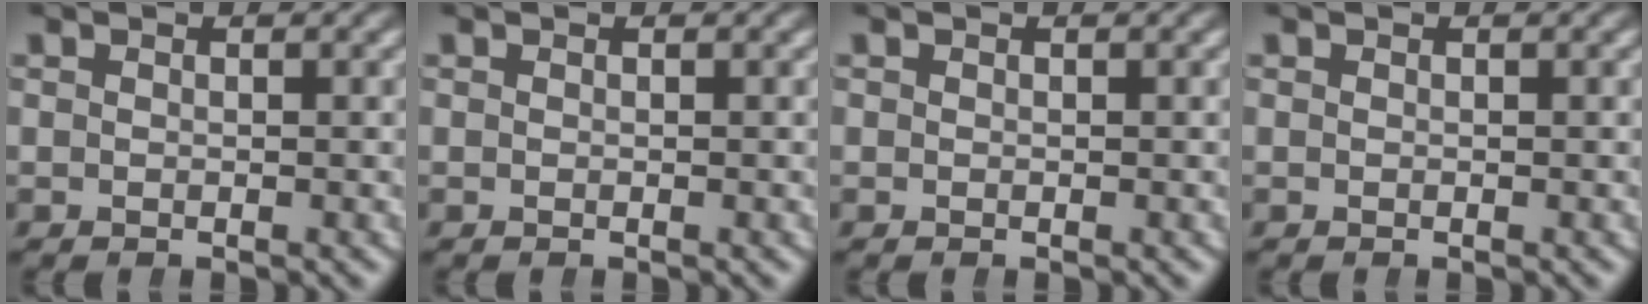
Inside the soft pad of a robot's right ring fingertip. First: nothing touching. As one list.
[{"total": 0.0}, {"total": 0.0}, {"total": 0.0}]